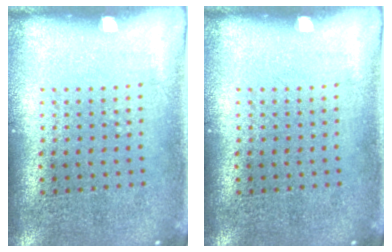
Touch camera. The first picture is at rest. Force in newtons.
{"total": 0.0}